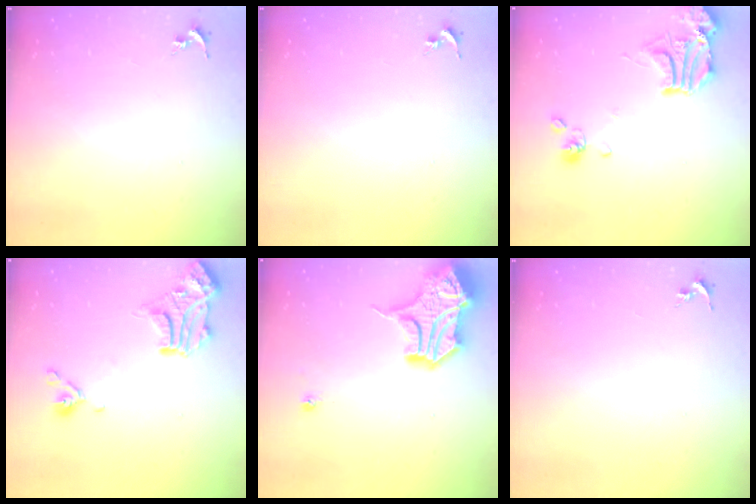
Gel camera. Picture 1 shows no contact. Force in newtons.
{"total": 0.0}
{"total": 14.9, "press": 14.7, "slide": 2.2}
{"total": 14.9, "press": 14.8, "slide": 1.2}
{"total": 17.8, "press": 17.7, "slide": 2.0}
{"total": 0.0}